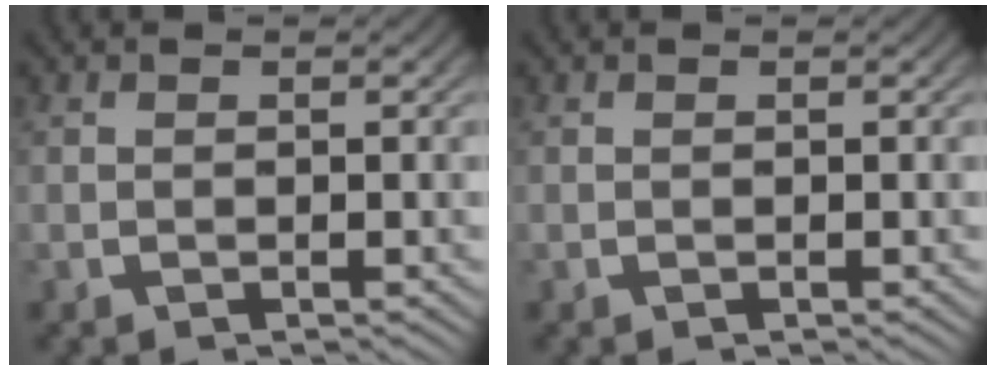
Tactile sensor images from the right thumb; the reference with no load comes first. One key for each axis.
{"total": 0.0}